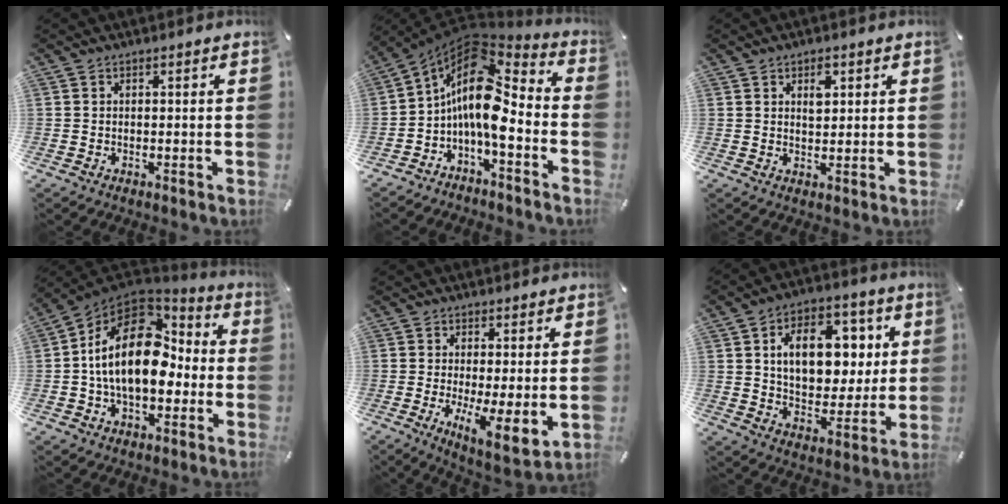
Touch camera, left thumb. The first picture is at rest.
{"total": 14.6, "force": [-0.6, 7.3, 12.7], "torque": [-0.250, -0.019, -0.017]}
{"total": 3.6, "force": [1.4, 2.2, 2.4], "torque": [-0.022, -0.008, 0.018]}
{"total": 19.8, "force": [0.7, 13.0, 14.9], "torque": [-0.267, 0.005, 0.011]}
{"total": 7.7, "force": [-0.2, 2.1, 7.4], "torque": [-0.120, -0.027, 0.004]}
{"total": 15.5, "force": [4.3, 10.6, 10.4], "torque": [-0.154, 0.002, 0.078]}